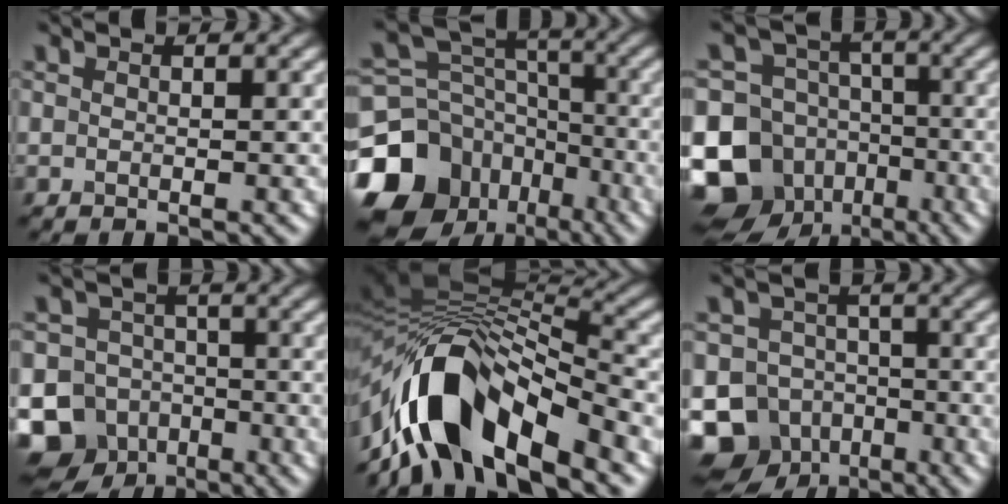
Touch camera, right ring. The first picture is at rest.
{"total": 15.3, "force": [-8.3, 11.9, 4.8], "torque": [-0.142, -0.027, -0.146]}
{"total": 14.4, "force": [-6.4, 12.2, 4.2], "torque": [-0.104, -0.029, -0.125]}
{"total": 12.9, "force": [-7.0, 10.5, 2.7], "torque": [-0.050, -0.038, -0.139]}
{"total": 11.4, "force": [-5.7, 5.1, 8.5], "torque": [-0.147, 0.016, -0.103]}
{"total": 11.8, "force": [-6.7, 9.3, 2.7], "torque": [-0.035, -0.029, -0.137]}